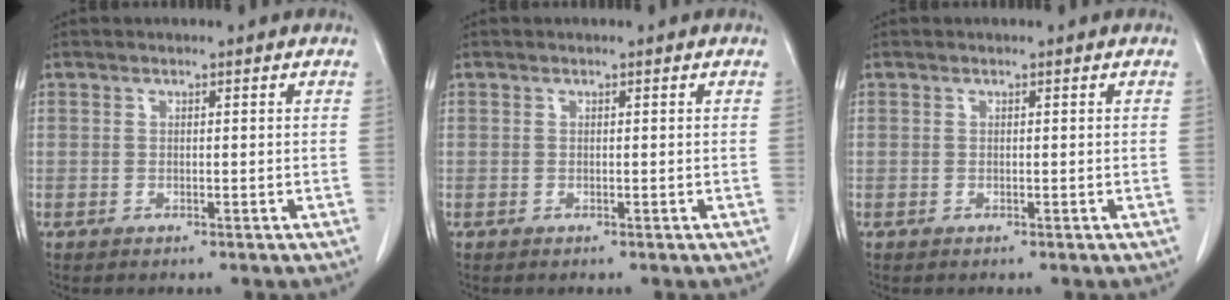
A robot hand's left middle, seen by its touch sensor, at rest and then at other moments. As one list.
[{"total": 0.0}, {"total": 0.0}]